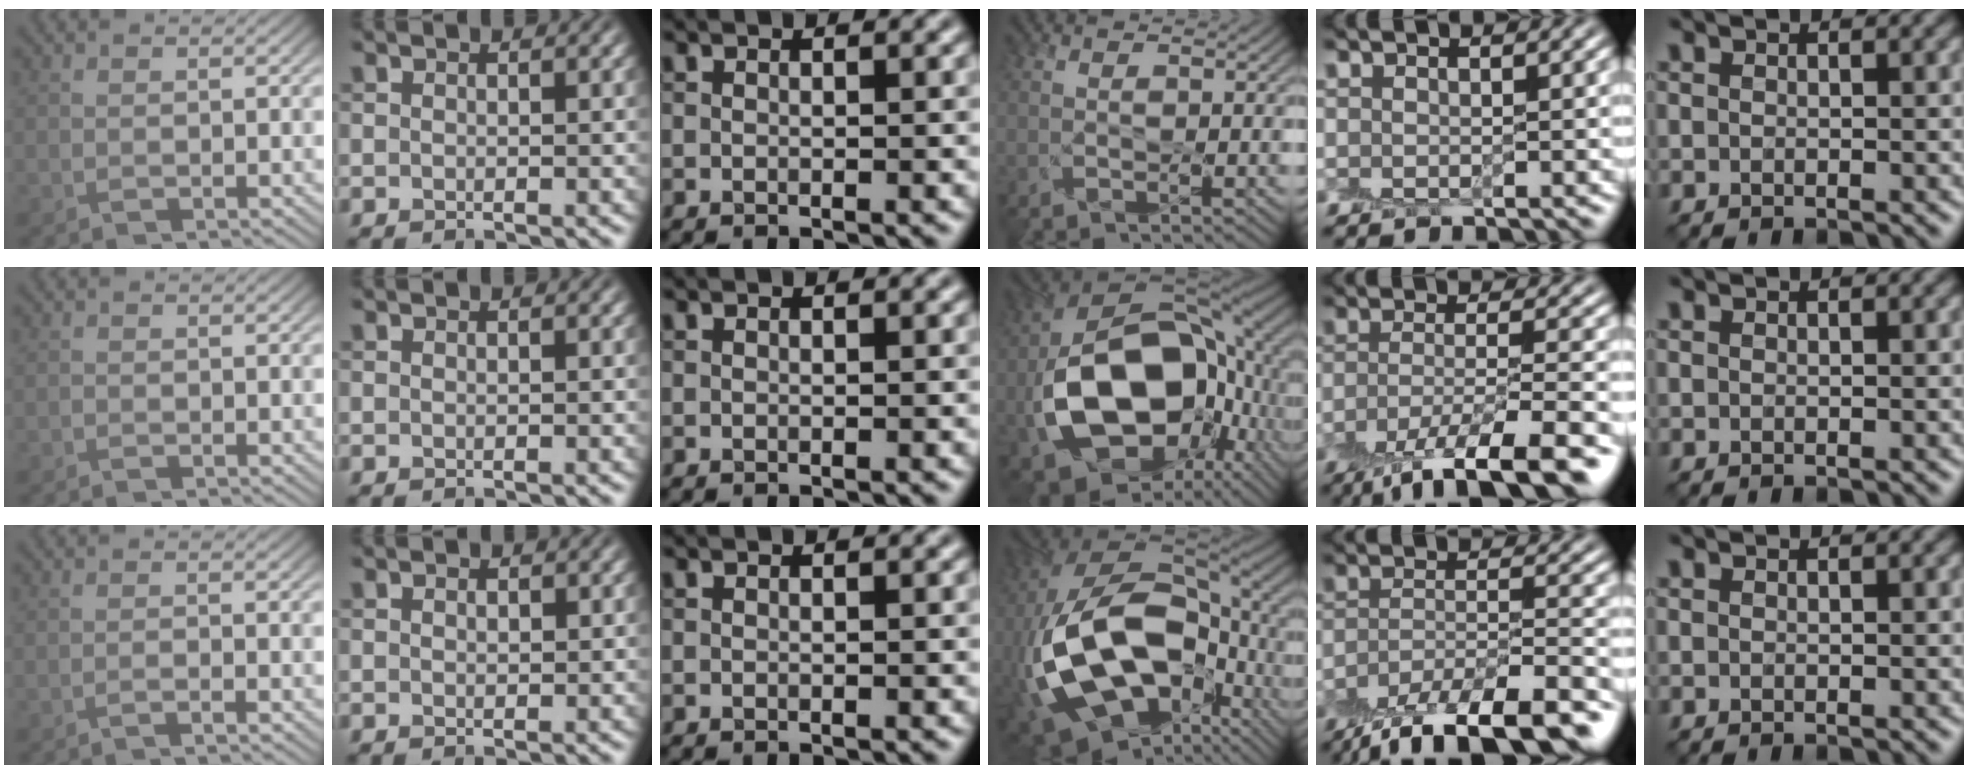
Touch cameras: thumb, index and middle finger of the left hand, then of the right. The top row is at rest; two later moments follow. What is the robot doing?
{"motion": "peel", "object": "plastic screen protector"}